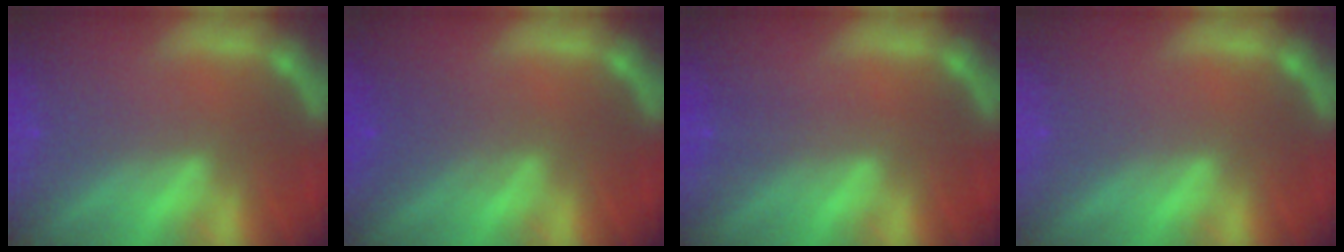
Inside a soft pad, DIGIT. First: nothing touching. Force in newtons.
{"total": 2.5}
{"total": 1.0}
{"total": 0.0}